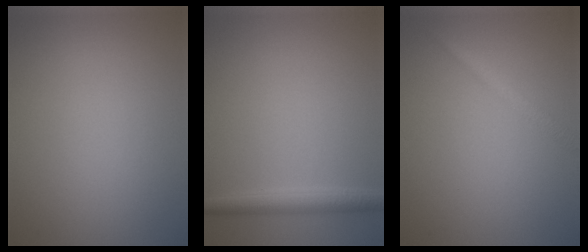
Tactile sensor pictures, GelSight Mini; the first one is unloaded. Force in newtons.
{"total": 2.4, "press": 2.4, "slide": 0.1}
{"total": 1.4, "press": 1.4, "slide": 0.1}